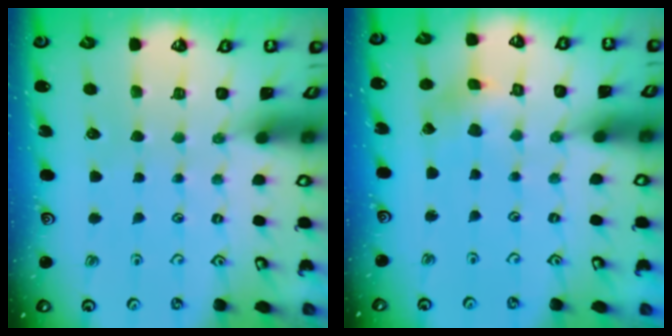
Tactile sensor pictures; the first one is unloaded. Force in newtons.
{"total": 1.7, "press": 1.6, "slide": 0.4}